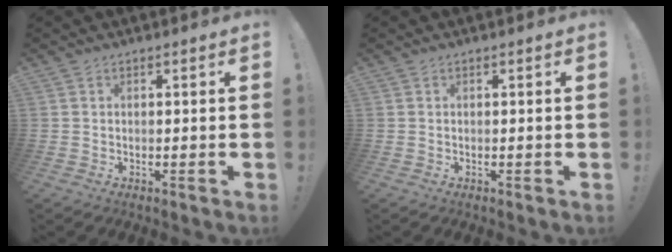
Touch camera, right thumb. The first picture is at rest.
{"total": 0.0}